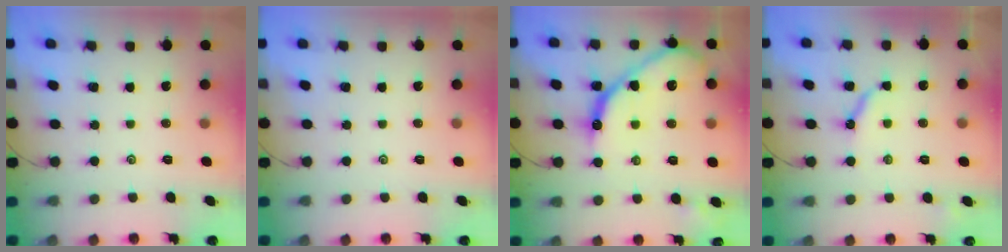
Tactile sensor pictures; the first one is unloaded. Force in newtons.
{"total": 0.0}
{"total": 15.7, "press": 15.7, "slide": 1.4}
{"total": 5.7, "press": 5.7, "slide": 0.5}